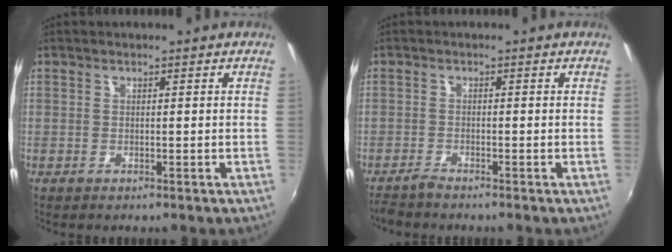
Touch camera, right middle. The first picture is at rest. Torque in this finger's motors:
{"motor_torque": [0.14, -0.23, 0.09, 0.03]}